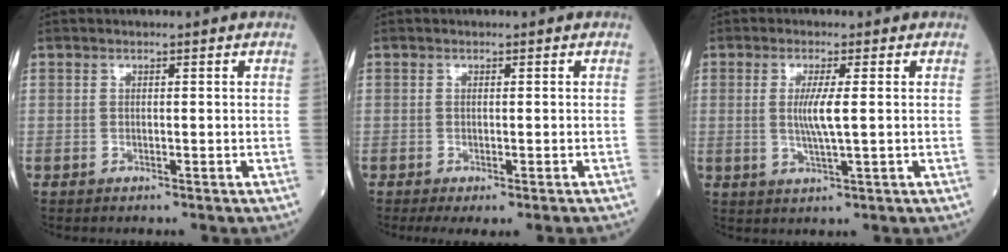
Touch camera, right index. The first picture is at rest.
{"total": 4.7, "force": [-3.5, 0.3, 3.1], "torque": [-0.040, -0.008, -0.048]}
{"total": 4.4, "force": [0.4, -0.2, 4.4], "torque": [-0.089, -0.009, 0.008]}